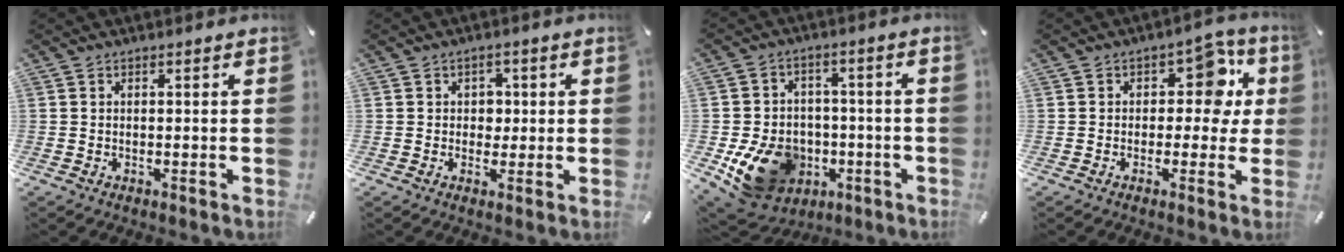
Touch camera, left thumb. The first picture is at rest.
{"total": 3.4, "force": [0.2, 3.0, 1.4], "torque": [-0.010, -0.002, -0.006]}
{"total": 15.6, "force": [-4.9, 12.6, 7.8], "torque": [-0.155, 0.026, -0.068]}
{"total": 9.6, "force": [2.7, 6.1, 6.9], "torque": [-0.084, -0.013, 0.042]}